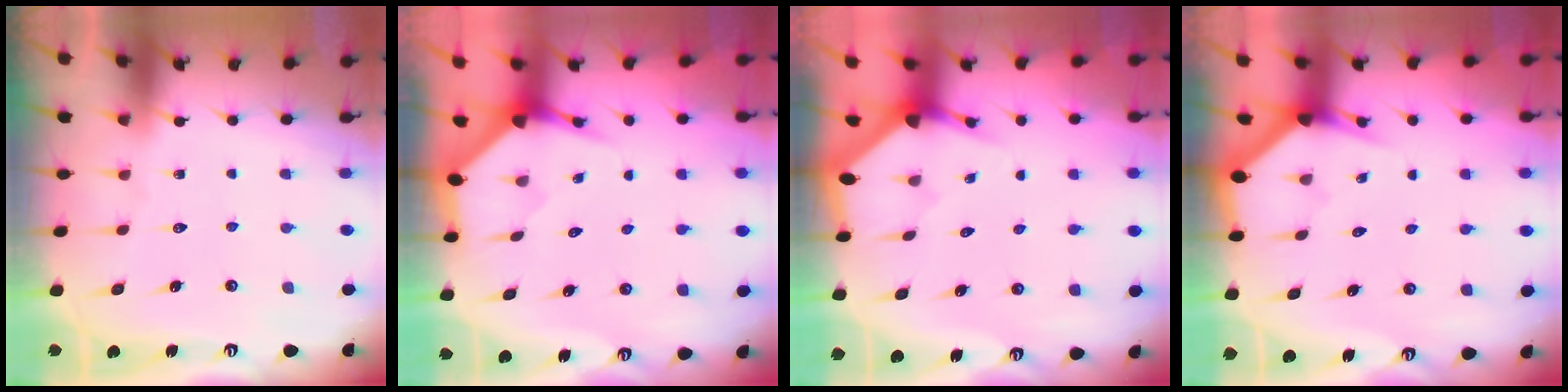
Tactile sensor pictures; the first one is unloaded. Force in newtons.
{"total": 3.5, "press": 3.5, "slide": 0.3}
{"total": 2.8, "press": 2.8, "slide": 0.2}
{"total": 2.8, "press": 2.8, "slide": 0.1}